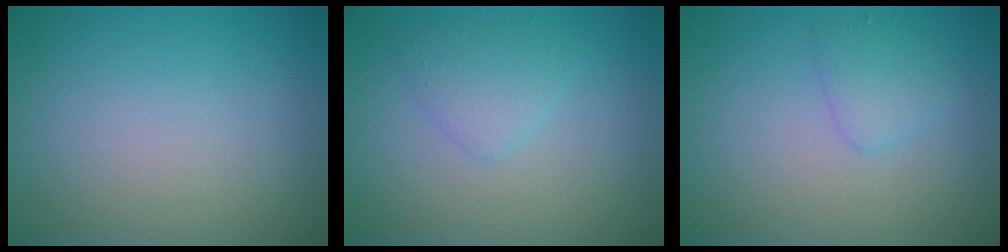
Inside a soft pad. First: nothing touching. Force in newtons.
{"total": 1.8, "press": 1.8, "slide": 0.1}
{"total": 1.7, "press": 1.7, "slide": 0.2}